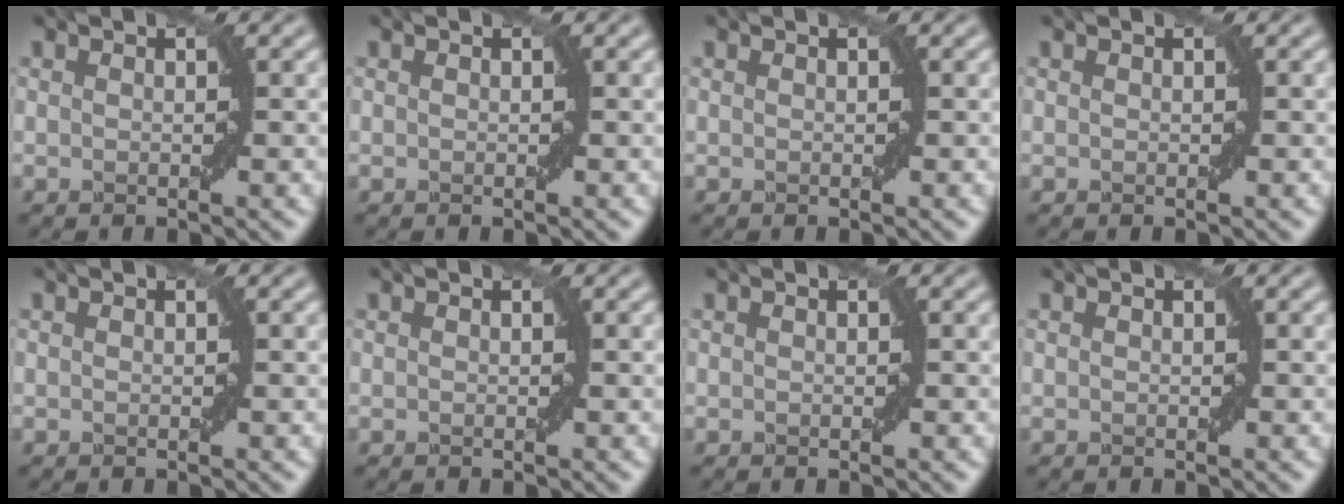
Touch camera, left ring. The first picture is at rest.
{"total": 0.0}
{"total": 0.0}
{"total": 0.0}
{"total": 0.0}
{"total": 0.0}
{"total": 0.0}
{"total": 0.0}